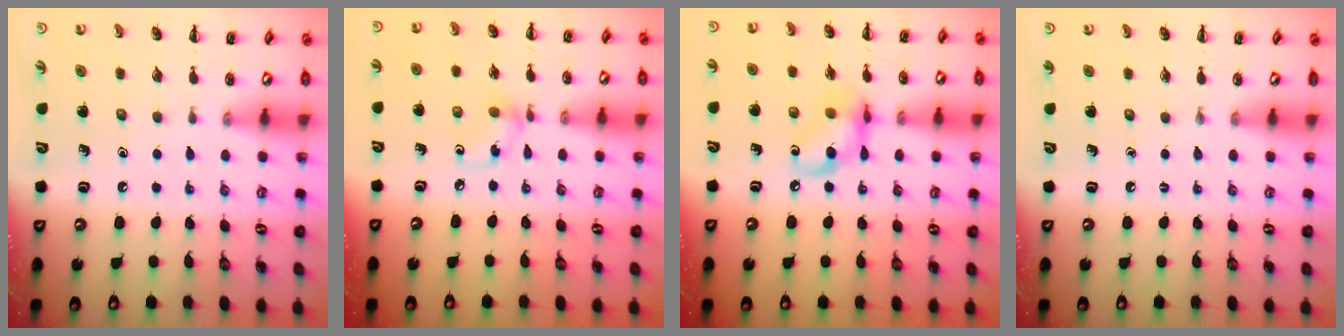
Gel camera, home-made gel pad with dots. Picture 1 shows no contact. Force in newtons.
{"total": 4.3, "press": 4.1, "slide": 1.1}
{"total": 10.2, "press": 10.1, "slide": 1.0}
{"total": 0.0}